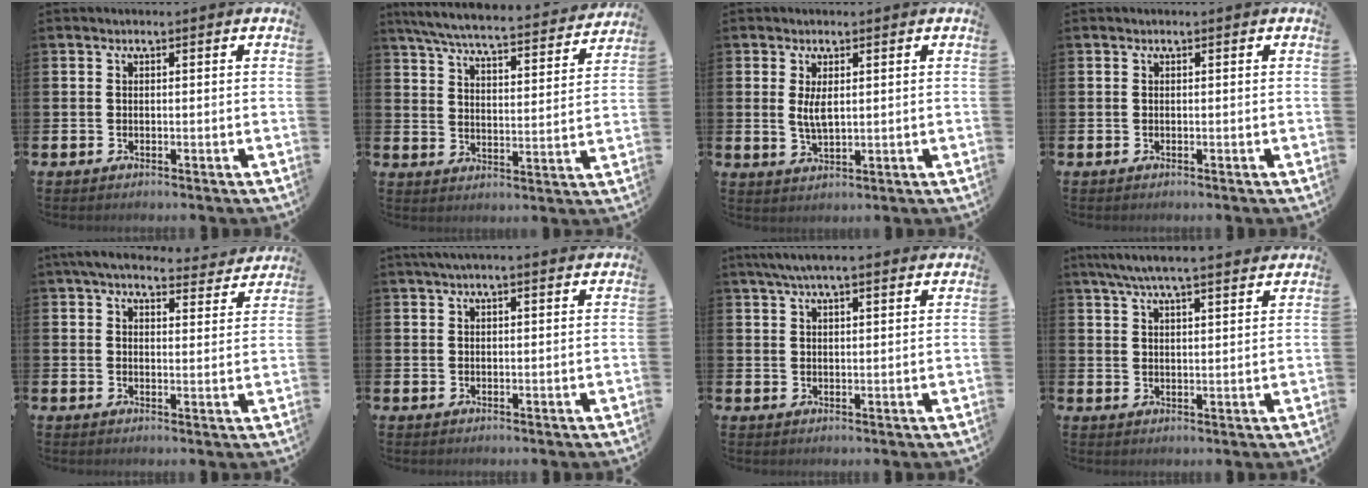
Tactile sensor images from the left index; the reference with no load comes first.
{"total": 6.7, "force": [6.1, 0.6, 2.6], "torque": [-0.073, -0.045, 0.103]}
{"total": 3.1, "force": [1.1, 1.2, 2.7], "torque": [-0.046, 0.001, 0.016]}
{"total": 0.0}
{"total": 5.5, "force": [5.0, 1.4, 1.8], "torque": [-0.042, -0.027, 0.087]}
{"total": 2.3, "force": [1.9, 0.2, 1.2], "torque": [-0.028, 0.002, 0.034]}
{"total": 4.8, "force": [4.2, 0.6, 2.4], "torque": [-0.056, -0.004, 0.075]}
{"total": 6.0, "force": [5.6, 0.2, 2.2], "torque": [-0.058, -0.020, 0.100]}